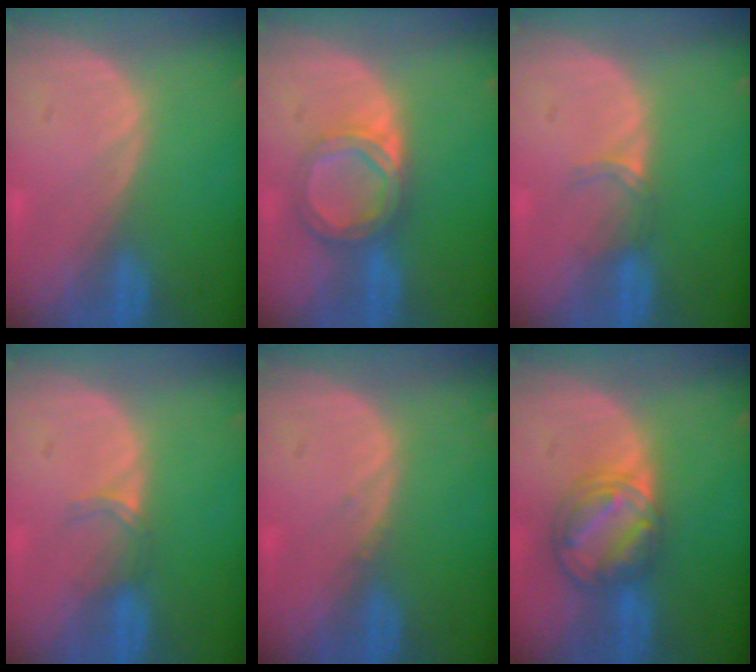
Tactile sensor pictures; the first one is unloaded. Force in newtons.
{"total": 5.6, "press": 5.2, "slide": 1.9}
{"total": 2.2, "press": 1.7, "slide": 1.3}
{"total": 2.2, "press": 1.7, "slide": 1.3}
{"total": 0.5, "press": 0.5, "slide": 0.2}
{"total": 8.1, "press": 7.0, "slide": 4.1}